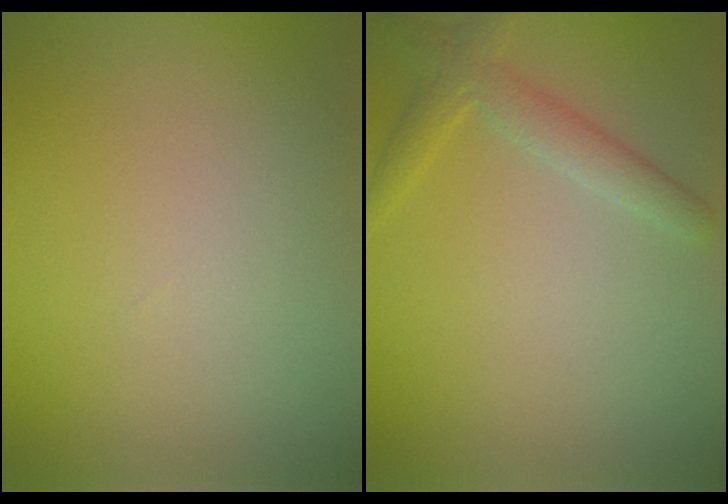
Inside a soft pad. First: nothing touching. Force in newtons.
{"total": 2.5, "press": 2.5, "slide": 0.1}